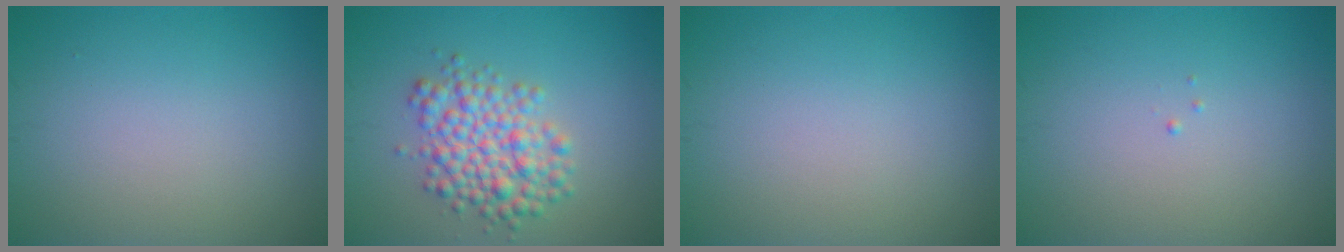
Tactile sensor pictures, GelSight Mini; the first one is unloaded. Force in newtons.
{"total": 5.0, "press": 4.9, "slide": 0.2}
{"total": 0.0}
{"total": 0.0}